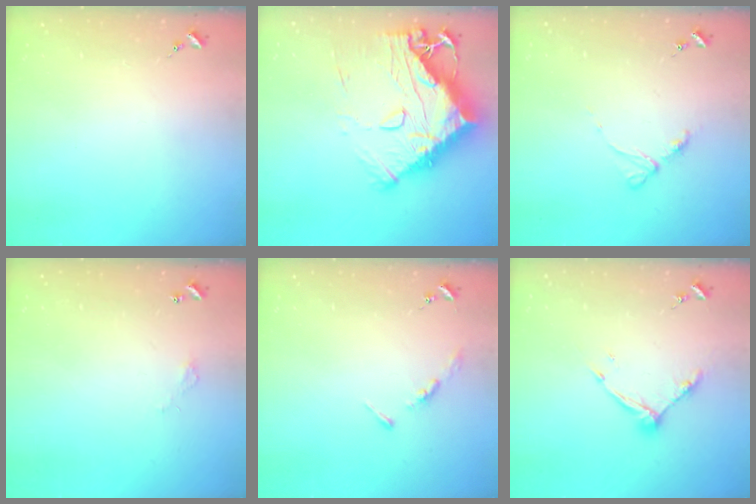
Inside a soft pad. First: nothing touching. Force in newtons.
{"total": 23.2, "press": 23.1, "slide": 2.2}
{"total": 5.2, "press": 5.1, "slide": 0.6}
{"total": 2.7, "press": 2.7, "slide": 0.2}
{"total": 3.5, "press": 3.5, "slide": 0.3}
{"total": 9.3, "press": 9.3, "slide": 0.4}